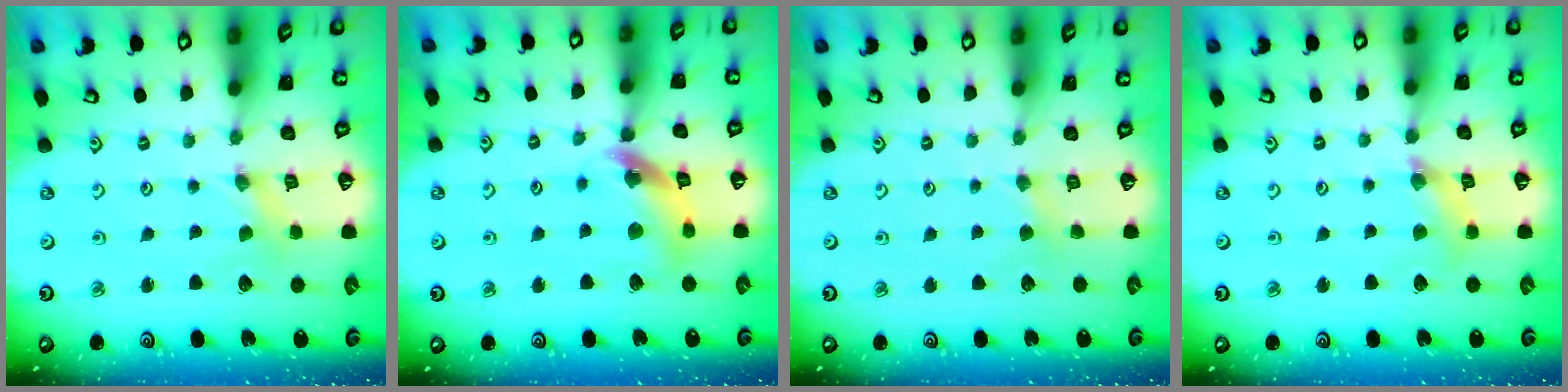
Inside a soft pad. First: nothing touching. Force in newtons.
{"total": 12.8, "press": 12.7, "slide": 1.3}
{"total": 2.4, "press": 2.4, "slide": 0.3}
{"total": 6.3, "press": 6.3, "slide": 0.6}